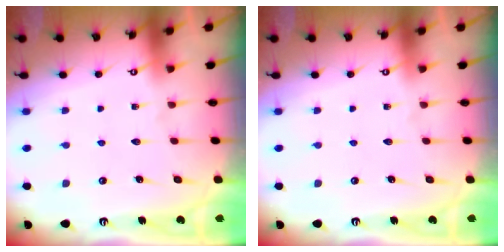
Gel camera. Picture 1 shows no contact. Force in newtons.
{"total": 0.0}